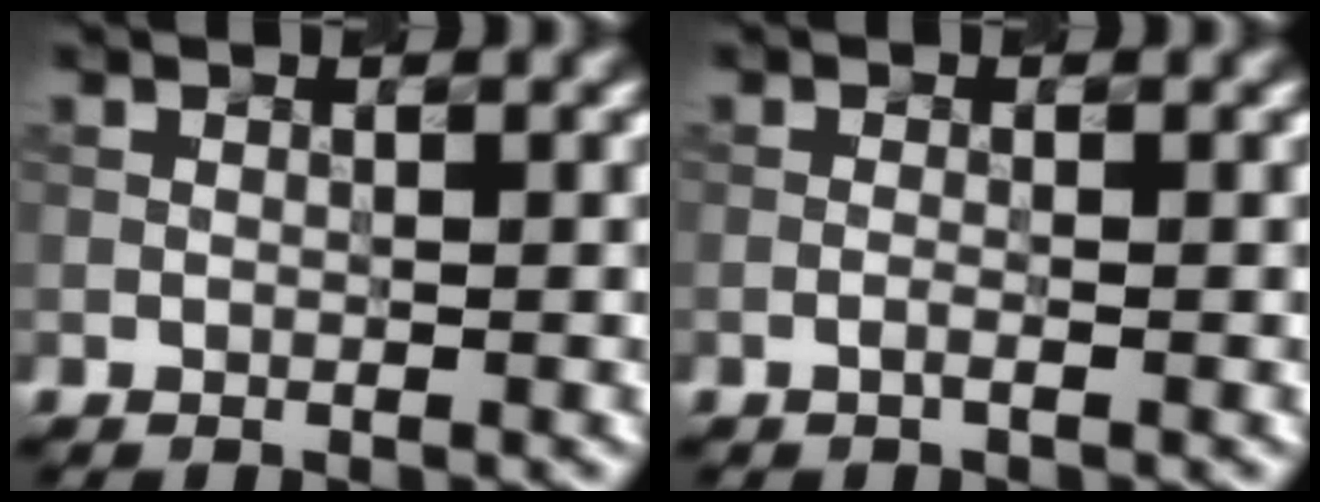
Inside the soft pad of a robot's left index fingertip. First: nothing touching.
{"total": 0.6, "force": [-0.4, 0.0, 0.4], "torque": [-0.010, 0.005, -0.004]}